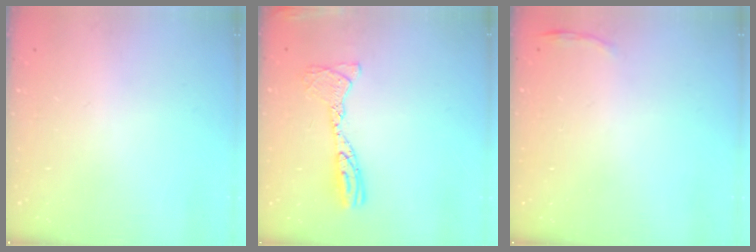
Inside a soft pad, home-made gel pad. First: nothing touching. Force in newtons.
{"total": 12.2, "press": 12.1, "slide": 1.3}
{"total": 3.4, "press": 3.3, "slide": 0.9}